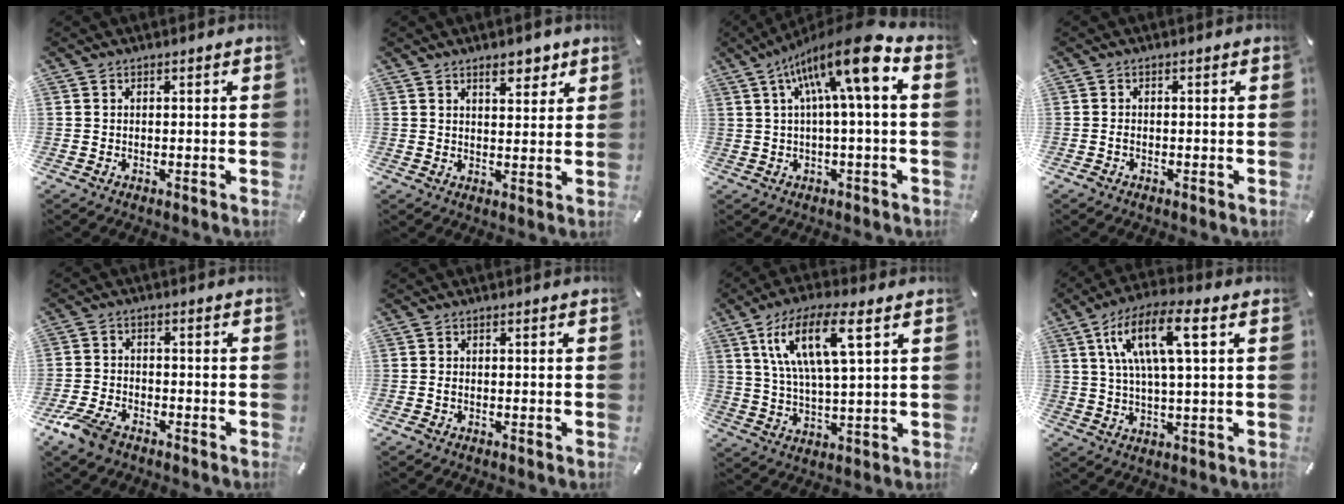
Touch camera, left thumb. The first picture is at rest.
{"total": 5.4, "force": [3.6, 2.6, 3.0], "torque": [-0.026, -0.017, 0.056]}
{"total": 16.1, "force": [5.4, 3.1, 14.9], "torque": [-0.243, -0.024, 0.079]}
{"total": 0.9, "force": [-0.7, 0.5, 0.4], "torque": [-0.010, 0.001, -0.013]}
{"total": 6.3, "force": [-4.5, 3.2, 2.9], "torque": [-0.073, 0.019, -0.088]}
{"total": 0.8, "force": [-0.6, 0.4, 0.4], "torque": [-0.009, -0.001, -0.011]}
{"total": 13.7, "force": [6.2, 3.9, 11.6], "torque": [-0.239, 0.001, 0.102]}
{"total": 12.9, "force": [4.5, 3.8, 11.5], "torque": [-0.234, 0.007, 0.075]}